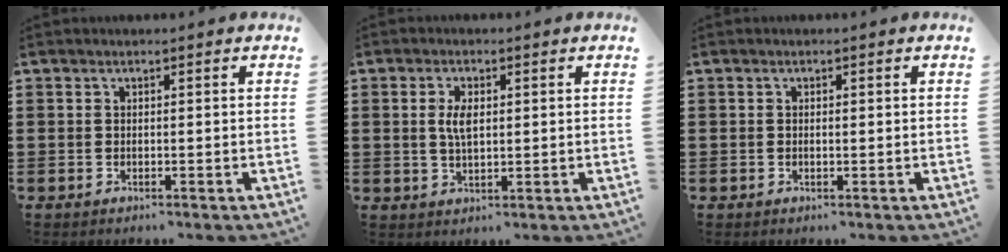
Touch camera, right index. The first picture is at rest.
{"total": 3.7, "force": [0.6, 1.6, 3.2], "torque": [-0.067, 0.009, 0.009]}
{"total": 0.5, "force": [0.0, 0.3, 0.5], "torque": [-0.010, 0.000, 0.001]}